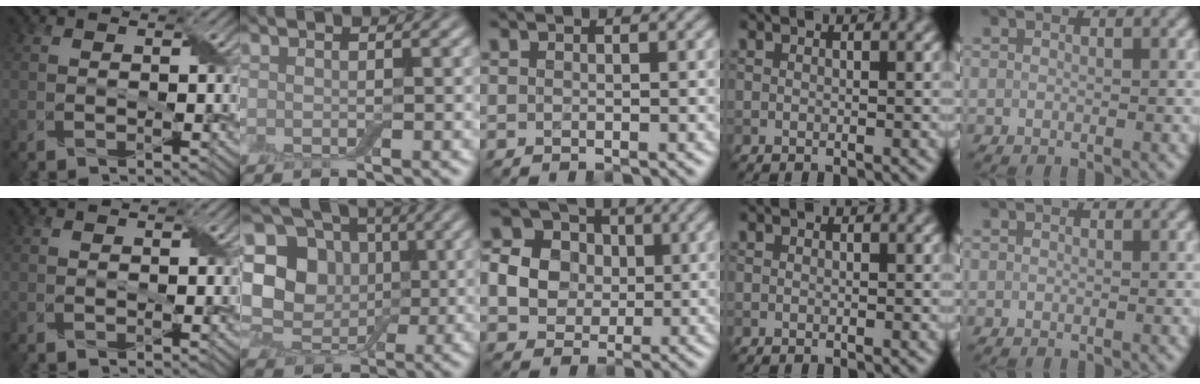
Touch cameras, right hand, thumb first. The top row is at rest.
{"index": {"total": 8.3, "force": [1.1, 7.0, 4.3], "torque": [-0.075, -0.005, 0.000]}, "middle": {"total": 6.7, "force": [0.6, 5.8, 3.1], "torque": [-0.077, 0.015, 0.000]}}